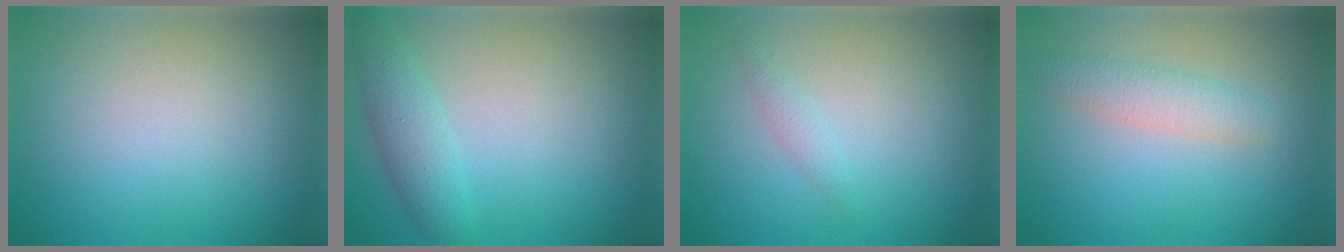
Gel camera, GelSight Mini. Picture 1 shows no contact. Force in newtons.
{"total": 3.1, "press": 3.1, "slide": 0.1}
{"total": 0.9, "press": 0.9, "slide": 0.1}
{"total": 2.5, "press": 2.5, "slide": 0.1}